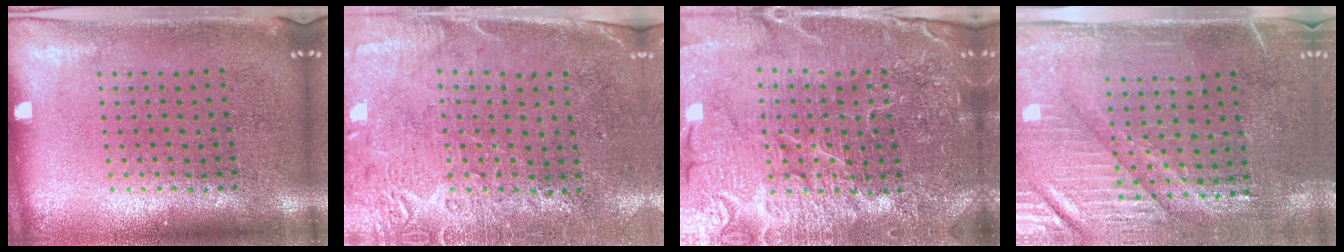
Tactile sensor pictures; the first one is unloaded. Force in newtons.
{"total": 2.8, "press": 2.4, "slide": 1.5}
{"total": 5.4, "press": 5.0, "slide": 2.2}
{"total": 3.3, "press": 2.9, "slide": 1.5}